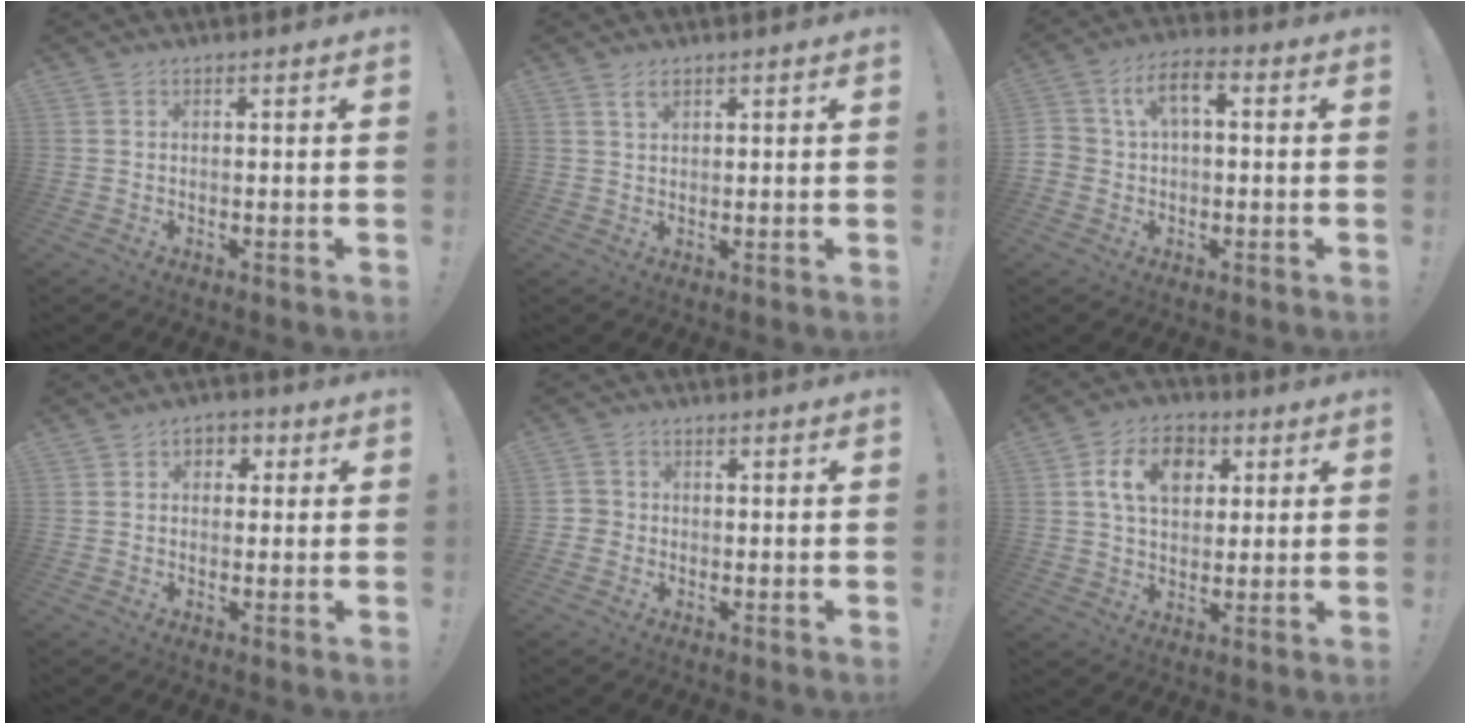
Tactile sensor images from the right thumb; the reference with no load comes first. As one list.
[{"total": 2.6, "force": [1.6, 1.4, 1.5], "torque": [-0.019, -0.005, 0.027]}, {"total": 7.1, "force": [0.9, 4.9, 5.1], "torque": [-0.086, 0.013, 0.018]}, {"total": 4.0, "force": [0.5, 3.5, 1.8], "torque": [-0.021, 0.006, 0.008]}, {"total": 3.1, "force": [-0.6, 2.9, 0.9], "torque": [-0.016, 0.010, -0.009]}, {"total": 13.4, "force": [4.1, 9.9, 8.0], "torque": [-0.114, 0.002, 0.077]}]